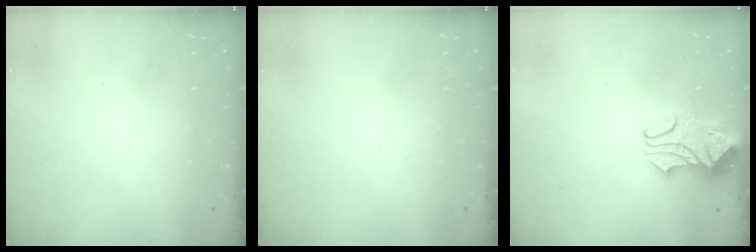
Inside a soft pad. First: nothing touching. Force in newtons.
{"total": 0.0}
{"total": 2.2, "press": 2.0, "slide": 0.9}